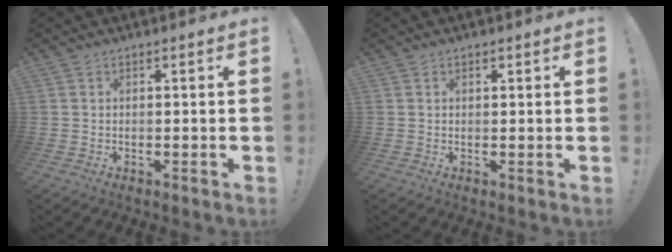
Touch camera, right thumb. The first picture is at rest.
{"total": 0.7, "force": [0.4, 0.5, 0.1], "torque": [0.007, -0.003, 0.007]}